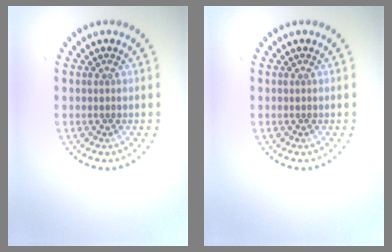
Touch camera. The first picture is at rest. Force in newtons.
{"total": 0.0}